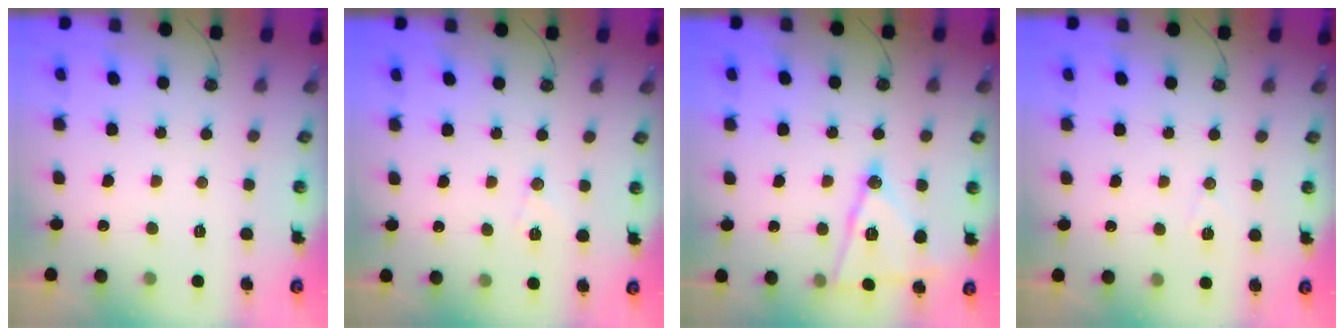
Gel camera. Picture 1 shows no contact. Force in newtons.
{"total": 5.9, "press": 5.8, "slide": 1.1}
{"total": 14.0, "press": 13.5, "slide": 3.7}
{"total": 5.8, "press": 3.8, "slide": 4.4}